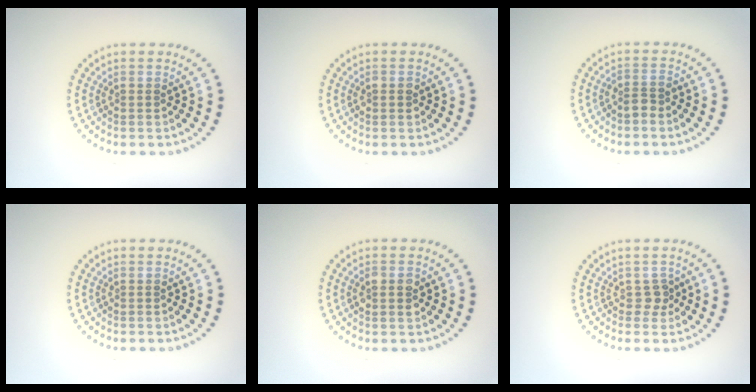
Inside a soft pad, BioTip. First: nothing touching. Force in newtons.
{"total": 1.2, "press": 1.2, "slide": 0.1}
{"total": 1.5, "press": 1.3, "slide": 0.8}
{"total": 0.0}
{"total": 1.6, "press": 1.6, "slide": 0.2}
{"total": 1.2, "press": 0.9, "slide": 0.8}